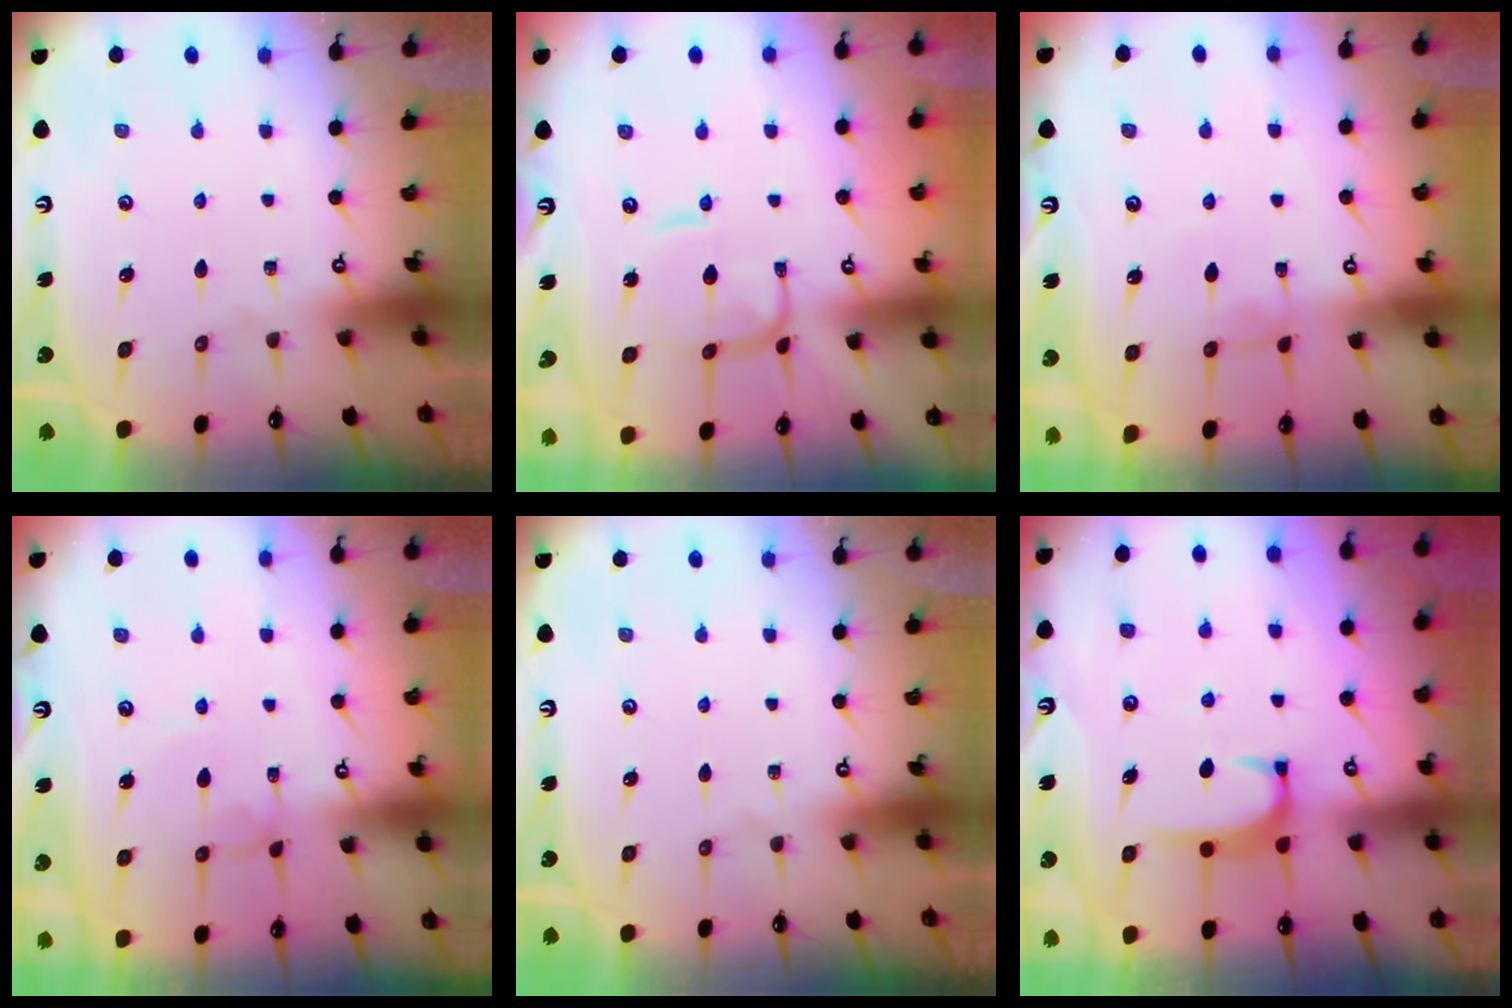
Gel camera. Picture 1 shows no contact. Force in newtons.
{"total": 1.2, "press": 1.2, "slide": 0.4}
{"total": 0.7, "press": 0.6, "slide": 0.4}
{"total": 0.6, "press": 0.5, "slide": 0.3}
{"total": 0.0}
{"total": 1.7, "press": 1.7, "slide": 0.5}